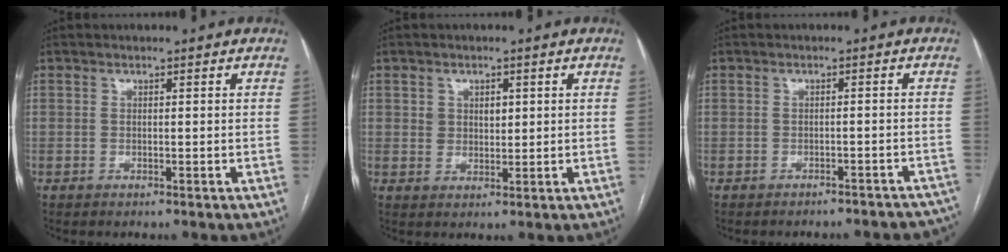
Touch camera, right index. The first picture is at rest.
{"total": 3.0, "force": [0.9, 2.3, 1.7], "torque": [-0.021, 0.004, 0.015]}
{"total": 11.1, "force": [-10.3, 3.6, 2.1], "torque": [-0.016, 0.014, -0.099]}